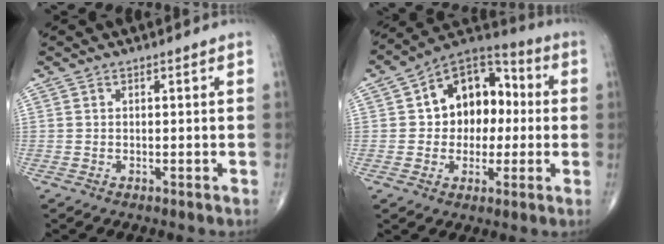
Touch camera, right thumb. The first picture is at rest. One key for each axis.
{"total": 15.3, "fx": 1.2, "fy": 10.9, "fz": 10.6, "tx": -0.096, "ty": 0.033, "tz": 0.008}